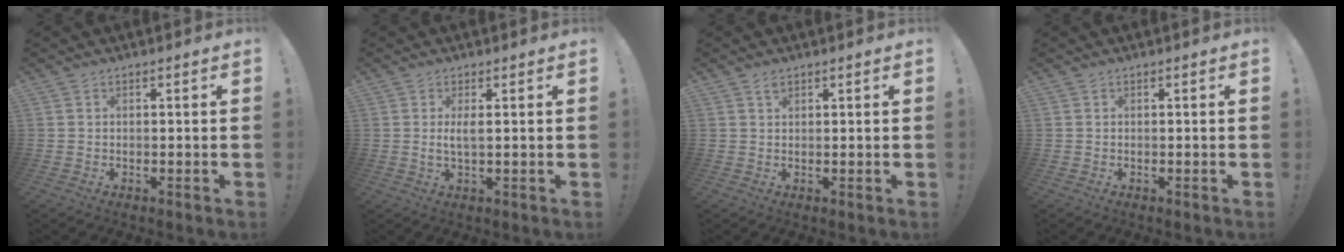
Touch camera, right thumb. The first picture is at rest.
{"total": 3.0, "force": [0.4, 0.4, 3.0], "torque": [-0.050, -0.006, 0.004]}
{"total": 1.4, "force": [1.0, 0.7, 0.6], "torque": [-0.003, -0.004, 0.018]}
{"total": 0.0}